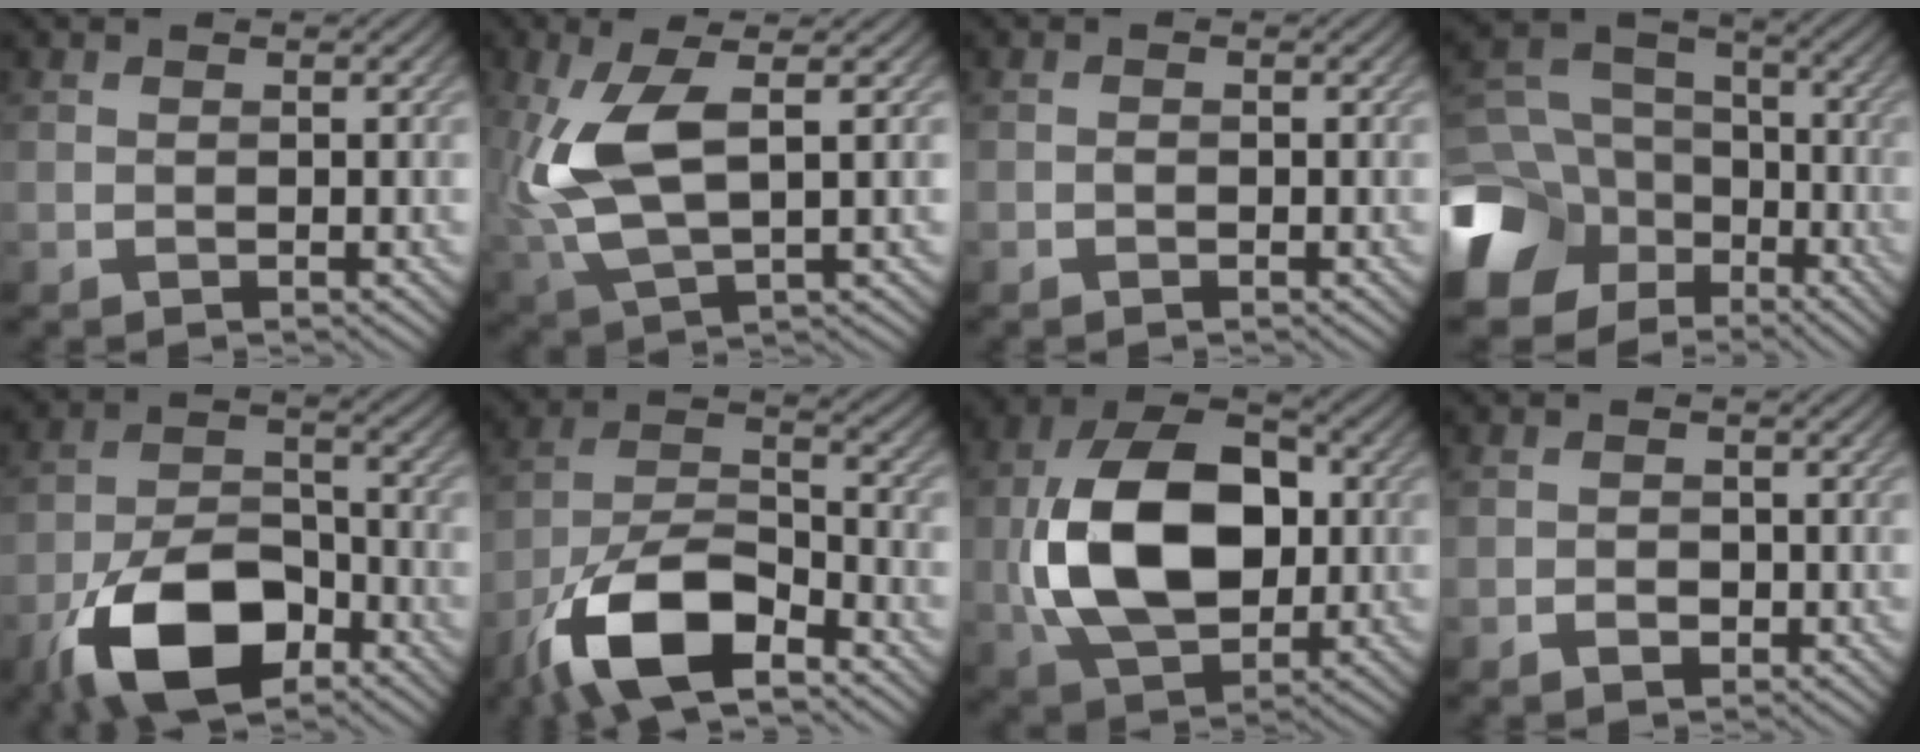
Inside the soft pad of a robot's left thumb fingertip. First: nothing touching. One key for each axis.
{"total": 9.9, "fx": 1.5, "fy": 3.8, "fz": 9.0, "tx": -0.213, "ty": 0.000, "tz": 0.030}
{"total": 0.6, "fx": -0.3, "fy": 0.4, "fz": 0.3, "tx": -0.004, "ty": 0.000, "tz": -0.007}
{"total": 14.9, "fx": -7.4, "fy": 11.4, "fz": 6.2, "tx": -0.211, "ty": -0.029, "tz": -0.126}
{"total": 13.0, "fx": -7.3, "fy": 6.7, "fz": 8.5, "tx": -0.172, "ty": -0.010, "tz": -0.142}
{"total": 12.7, "fx": -7.9, "fy": 5.2, "fz": 8.5, "tx": -0.163, "ty": -0.006, "tz": -0.165}
{"total": 14.7, "fx": -0.3, "fy": 9.5, "fz": 11.2, "tx": -0.230, "ty": 0.010, "tz": -0.013}
{"total": 1.4, "fx": -0.6, "fy": 1.0, "fz": 0.7, "tx": -0.009, "ty": -0.004, "tz": -0.012}